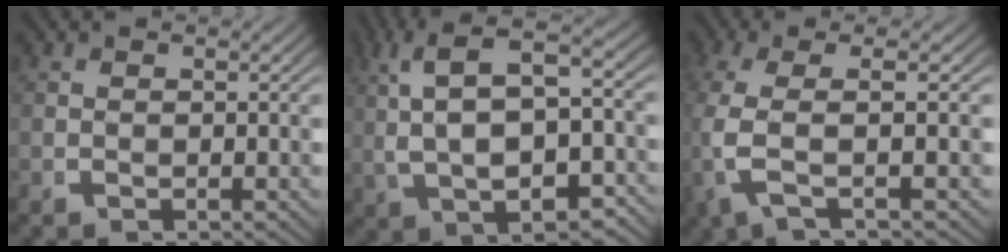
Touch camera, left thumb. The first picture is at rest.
{"total": 9.6, "force": [2.1, 5.2, 7.7], "torque": [-0.129, 0.014, 0.041]}
{"total": 6.4, "force": [-0.1, 2.3, 6.0], "torque": [-0.158, -0.005, 0.008]}